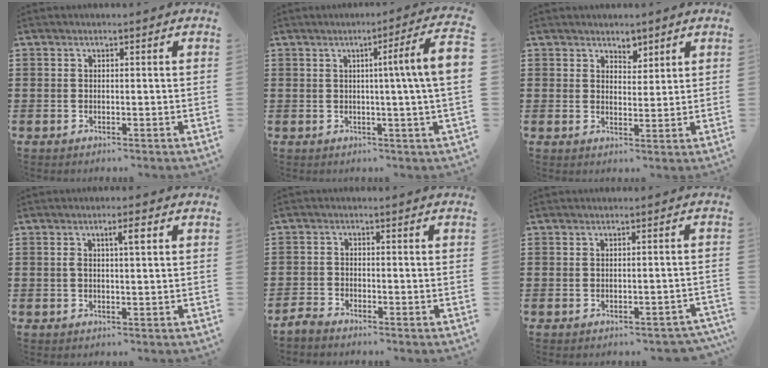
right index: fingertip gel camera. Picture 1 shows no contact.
{"total": 7.5, "force": [0.7, -1.1, 7.4], "torque": [-0.118, -0.016, 0.004]}
{"total": 2.3, "force": [2.0, 1.2, 0.3], "torque": [-0.003, 0.003, 0.037]}
{"total": 2.9, "force": [0.8, 0.4, 2.7], "torque": [-0.047, 0.001, 0.010]}
{"total": 1.9, "force": [-1.9, 0.2, 0.0], "torque": [-0.006, 0.005, -0.040]}
{"total": 1.3, "force": [-1.2, 0.3, 0.4], "torque": [-0.012, 0.001, -0.026]}